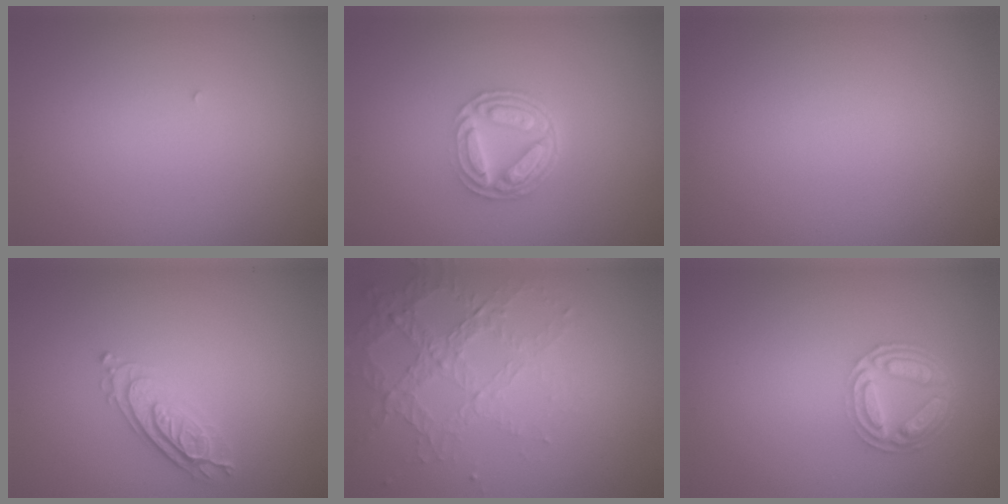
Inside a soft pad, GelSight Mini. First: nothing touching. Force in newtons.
{"total": 5.1, "press": 3.7, "slide": 3.4}
{"total": 0.0}
{"total": 2.4, "press": 2.3, "slide": 0.7}
{"total": 4.2, "press": 2.9, "slide": 3.1}
{"total": 4.7, "press": 3.7, "slide": 3.0}